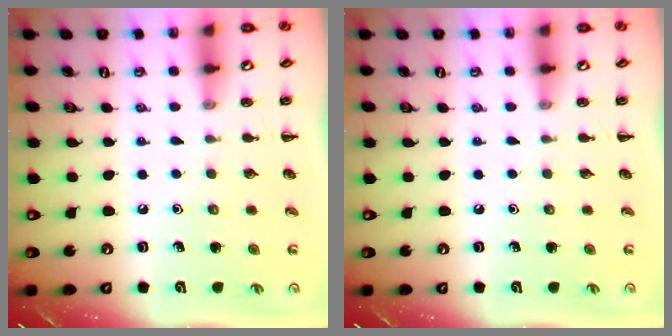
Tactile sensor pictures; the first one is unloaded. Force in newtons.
{"total": 0.0}